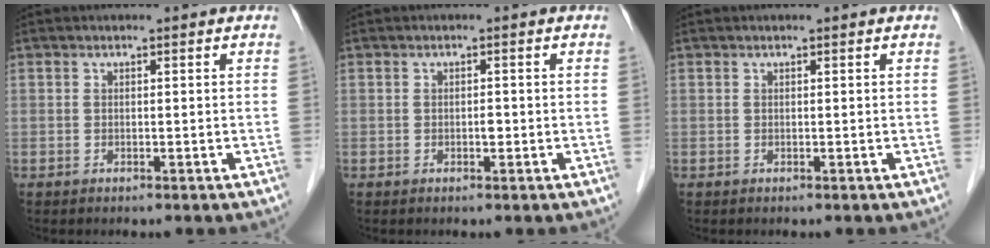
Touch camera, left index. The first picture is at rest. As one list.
[{"total": 0.9, "force": [-0.3, 0.4, 0.7], "torque": [-0.012, 0.002, -0.005]}, {"total": 0.0}]